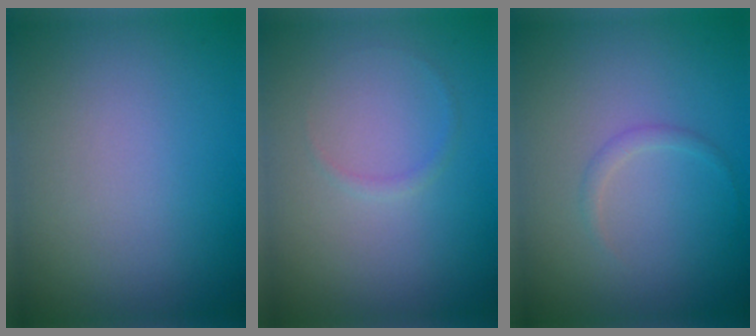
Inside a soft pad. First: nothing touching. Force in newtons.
{"total": 0.6, "press": 0.6, "slide": 0.1}
{"total": 0.8, "press": 0.8, "slide": 0.1}